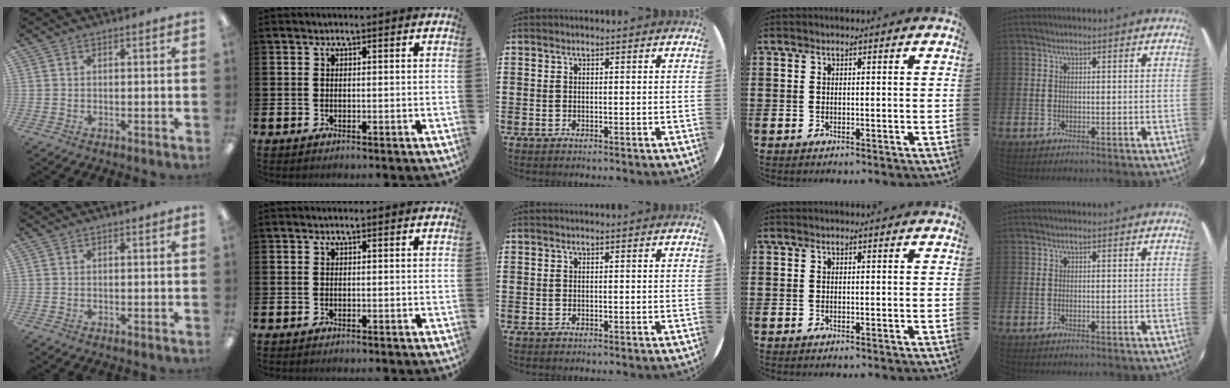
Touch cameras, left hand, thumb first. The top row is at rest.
{}